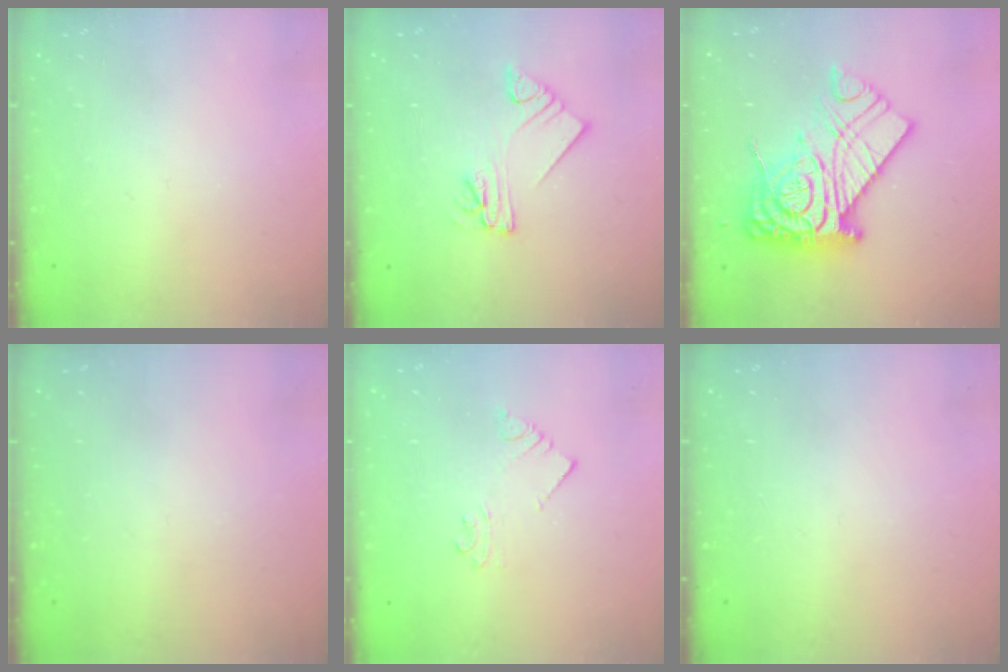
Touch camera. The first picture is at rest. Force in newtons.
{"total": 5.4, "press": 5.4, "slide": 0.6}
{"total": 18.8, "press": 18.7, "slide": 1.5}
{"total": 0.0}
{"total": 2.5, "press": 2.5, "slide": 0.2}
{"total": 0.0}